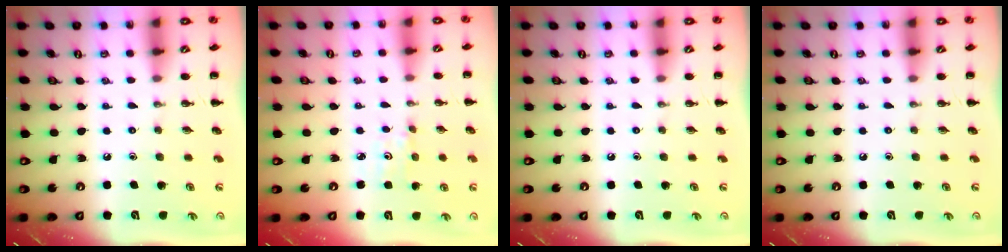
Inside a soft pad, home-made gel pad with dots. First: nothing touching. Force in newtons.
{"total": 2.9, "press": 2.8, "slide": 0.8}
{"total": 0.0}
{"total": 0.0}